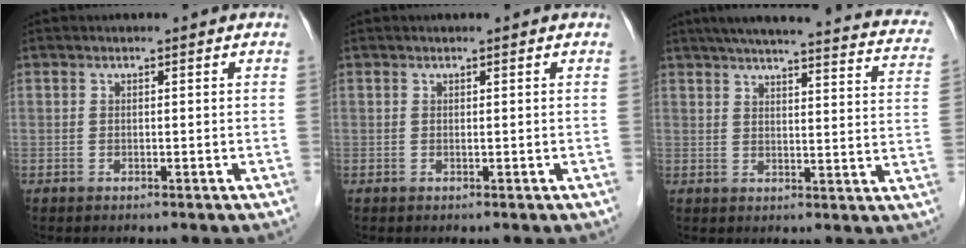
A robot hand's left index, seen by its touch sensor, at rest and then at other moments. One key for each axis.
{"total": 0.0}
{"total": 25.2, "fx": 21.3, "fy": 3.8, "fz": 13.0, "tx": -0.175, "ty": 0.004, "tz": 0.242}